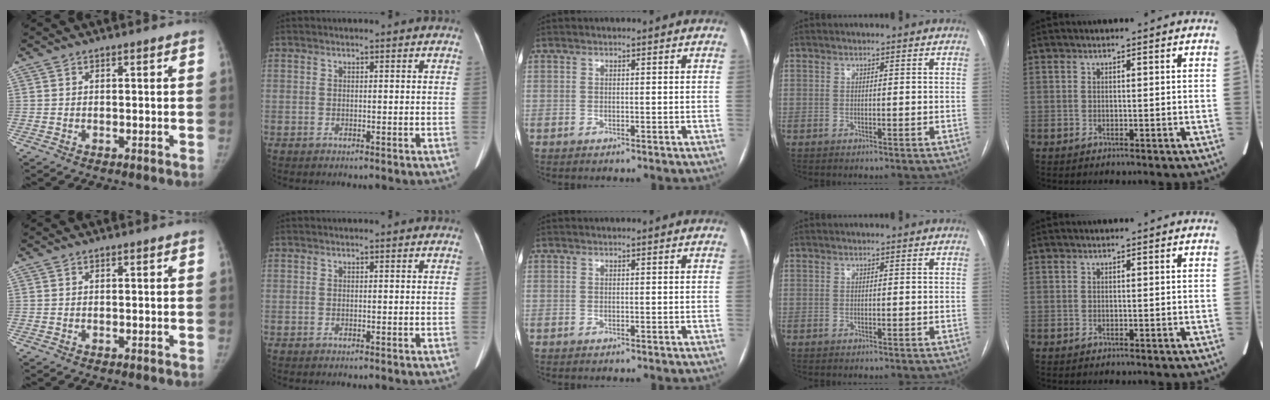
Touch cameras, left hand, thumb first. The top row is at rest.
{}